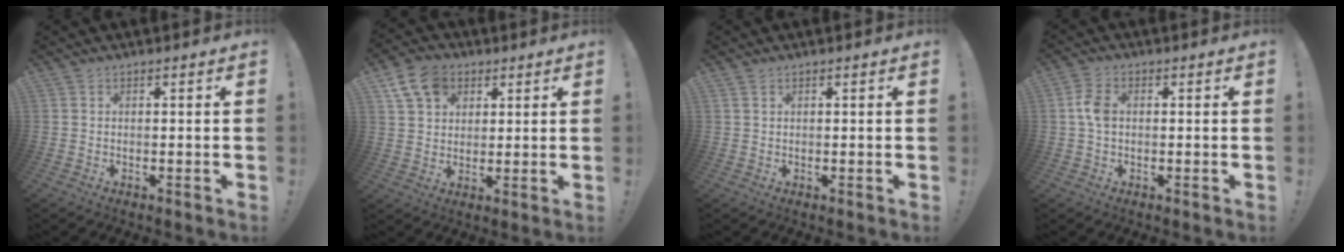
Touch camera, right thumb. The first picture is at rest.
{"total": 11.0, "force": [5.3, 8.4, 4.8], "torque": [-0.074, -0.017, 0.104]}
{"total": 0.8, "force": [0.5, 0.6, 0.3], "torque": [-0.010, 0.004, 0.010]}
{"total": 5.4, "force": [0.4, 3.6, 4.1], "torque": [-0.071, 0.009, 0.008]}